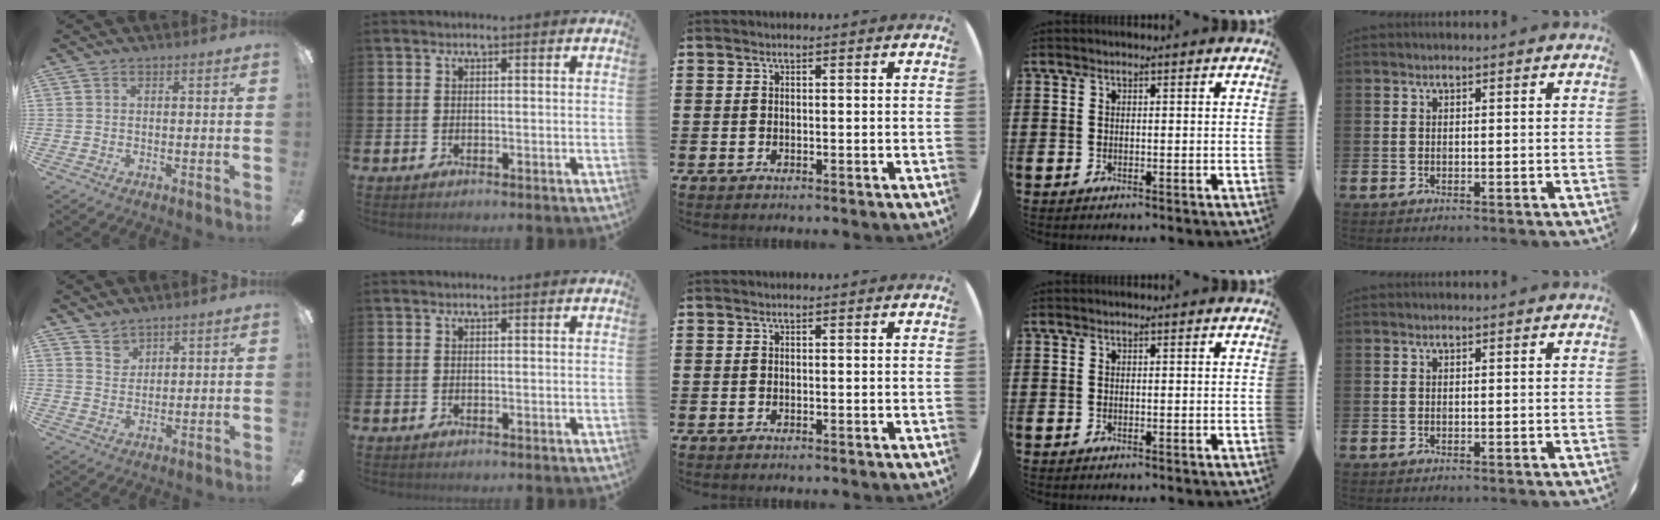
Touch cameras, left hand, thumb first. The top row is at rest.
{"thumb": {"total": 3.4, "force": [2.9, 1.7, 0.2], "torque": [-0.002, -0.015, 0.056]}}